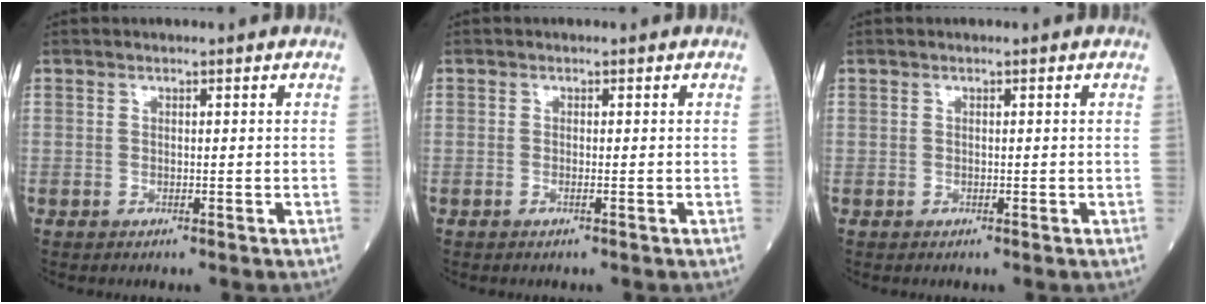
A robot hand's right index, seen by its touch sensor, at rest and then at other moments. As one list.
[{"total": 0.5, "force": [-0.3, -0.1, 0.4], "torque": [-0.011, 0.001, -0.006]}, {"total": 0.0}]